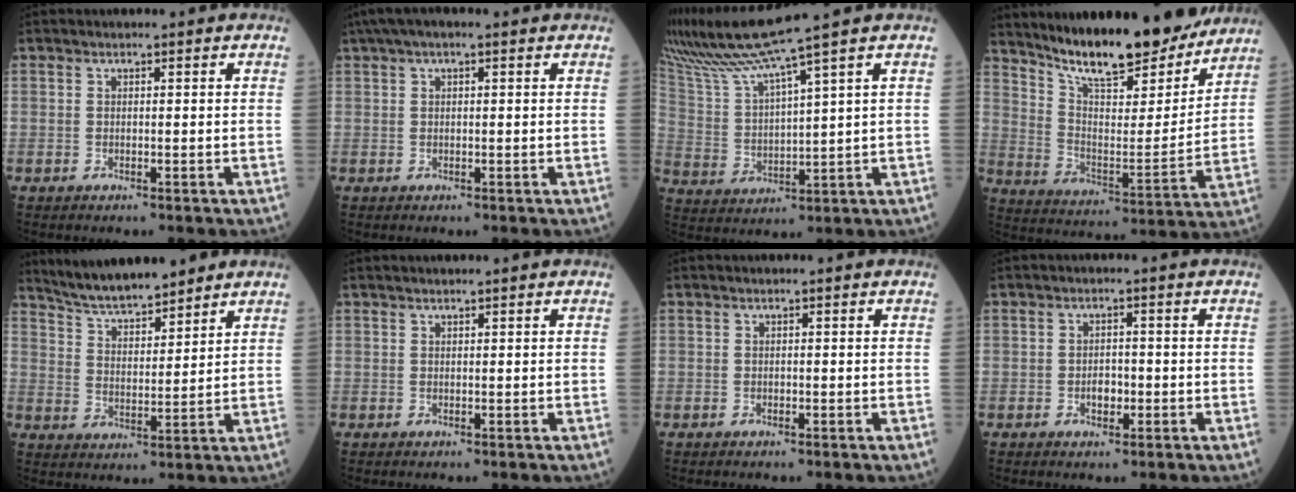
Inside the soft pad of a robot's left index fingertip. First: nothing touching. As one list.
[{"total": 5.5, "force": [3.6, 1.2, 4.0], "torque": [-0.076, 0.043, 0.059]}, {"total": 11.4, "force": [9.3, -2.4, 6.0], "torque": [-0.125, 0.004, 0.184]}, {"total": 19.7, "force": [17.1, 3.5, 9.2], "torque": [-0.148, -0.024, 0.268]}, {"total": 10.4, "force": [9.3, 1.5, 4.2], "torque": [-0.075, 0.013, 0.169]}, {"total": 1.3, "force": [1.1, -0.1, 0.7], "torque": [-0.011, 0.012, 0.021]}, {"total": 0.0}, {"total": 2.1, "force": [-0.9, 1.3, 1.5], "torque": [-0.020, 0.001, -0.012]}]